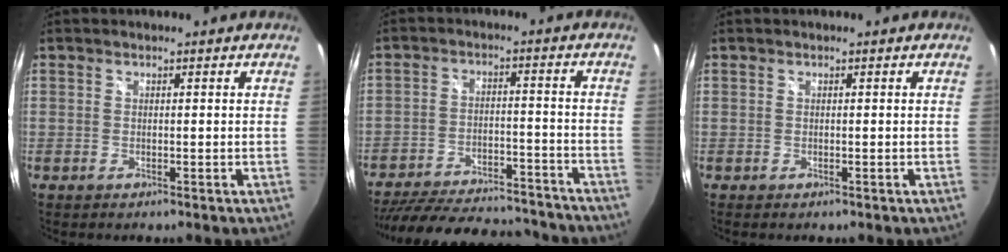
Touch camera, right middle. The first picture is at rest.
{"total": 27.6, "force": [-23.9, 7.8, 11.4], "torque": [-0.222, -0.009, -0.316]}
{"total": 0.0}